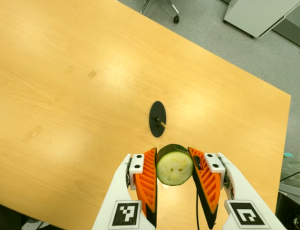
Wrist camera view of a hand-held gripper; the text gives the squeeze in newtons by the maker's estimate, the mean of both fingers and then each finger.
{"total": 11.2, "left": 10.0, "right": 12.4}